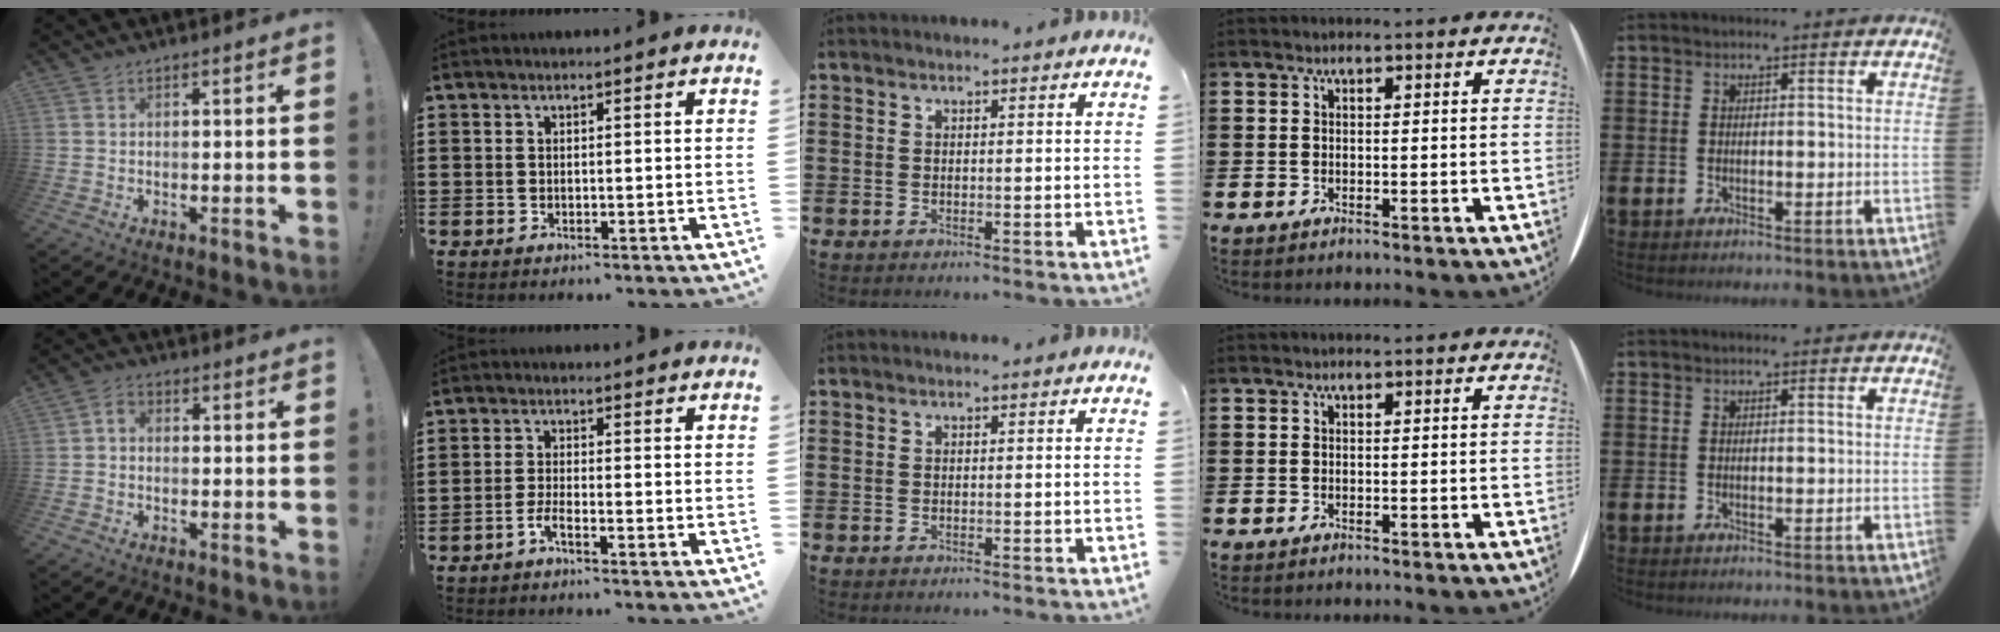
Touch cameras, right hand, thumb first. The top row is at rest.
{"thumb": {"total": 2.3, "force": [-0.9, 1.7, 1.4], "torque": [-0.032, 0.011, -0.014]}, "index": {"total": 2.3, "force": [-1.8, -0.1, 1.5], "torque": [-0.034, -0.002, -0.035]}}